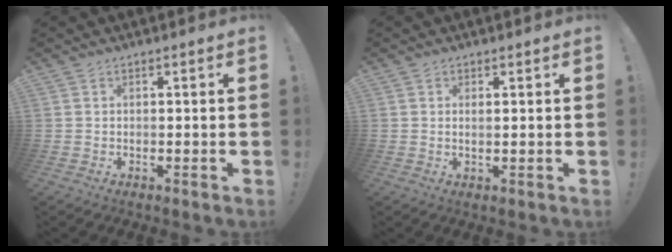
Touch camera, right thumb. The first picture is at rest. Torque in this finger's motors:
{"motor_torque": [-0.07, -0.29, -0.04, -0.08, -0.04]}